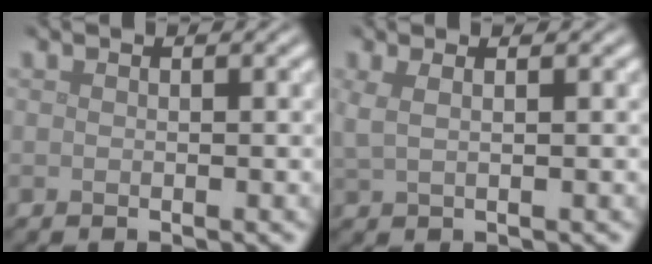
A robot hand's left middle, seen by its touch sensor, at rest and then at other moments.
{"total": 1.8, "force": [0.8, 0.7, 1.4], "torque": [-0.023, 0.002, 0.015]}